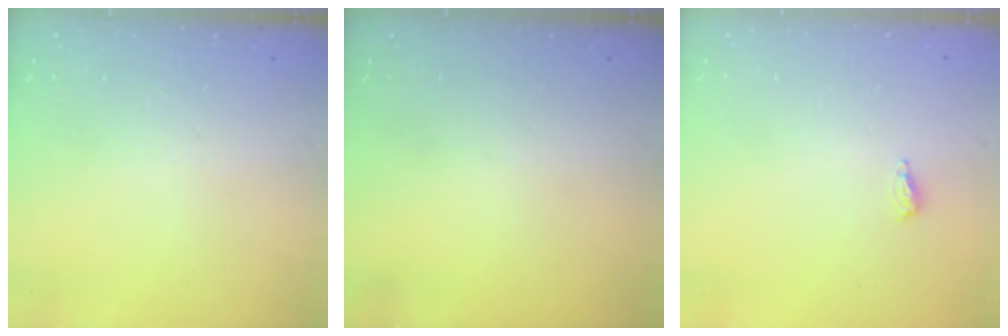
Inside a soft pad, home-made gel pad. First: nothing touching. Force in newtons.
{"total": 0.0}
{"total": 4.6, "press": 4.4, "slide": 1.1}